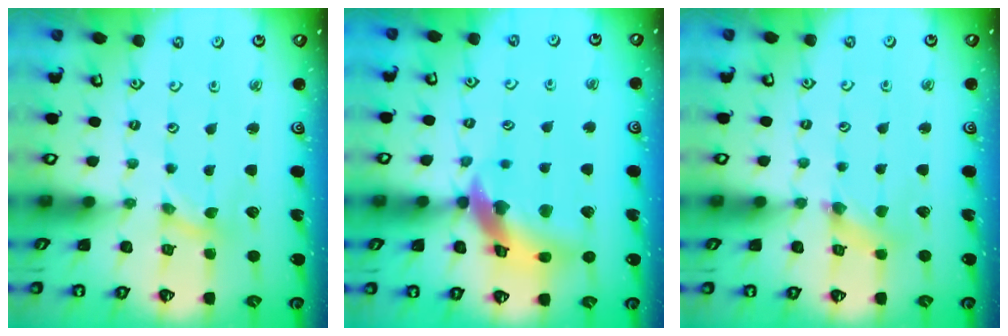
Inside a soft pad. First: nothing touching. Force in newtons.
{"total": 14.4, "press": 14.3, "slide": 1.9}
{"total": 1.5, "press": 1.5, "slide": 0.2}